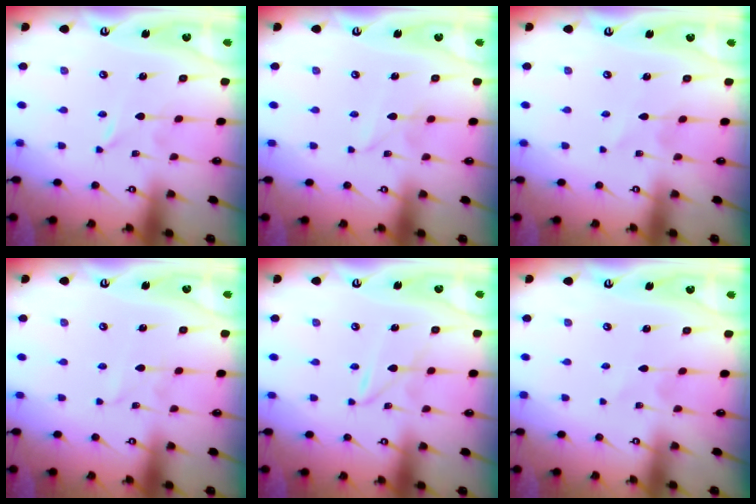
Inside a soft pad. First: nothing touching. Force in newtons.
{"total": 2.7, "press": 2.7, "slide": 0.3}
{"total": 2.4, "press": 2.3, "slide": 0.3}
{"total": 1.4, "press": 1.4, "slide": 0.1}
{"total": 2.3, "press": 2.3, "slide": 0.3}
{"total": 2.6, "press": 2.6, "slide": 0.3}